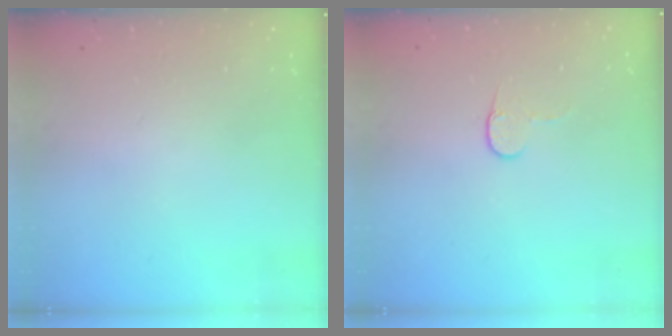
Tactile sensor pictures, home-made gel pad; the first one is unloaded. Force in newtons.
{"total": 4.3, "press": 4.3, "slide": 0.4}